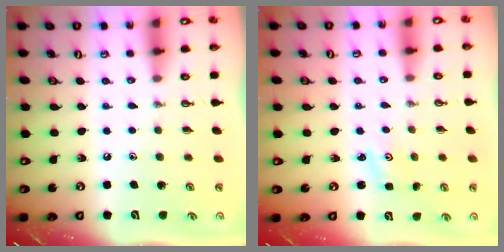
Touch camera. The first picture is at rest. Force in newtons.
{"total": 1.3, "press": 1.3, "slide": 0.2}